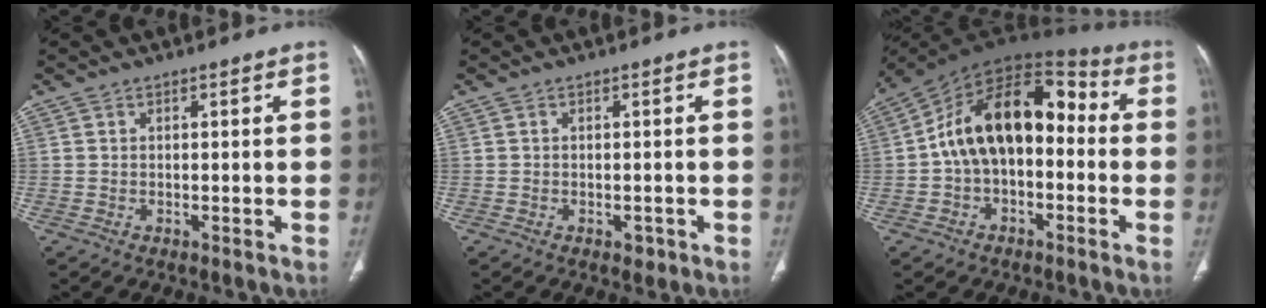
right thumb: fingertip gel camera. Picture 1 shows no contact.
{"total": 1.3, "force": [-0.6, 0.9, 0.7], "torque": [-0.005, 0.001, -0.006]}
{"total": 17.2, "force": [-0.6, 10.7, 13.5], "torque": [-0.194, 0.059, -0.023]}